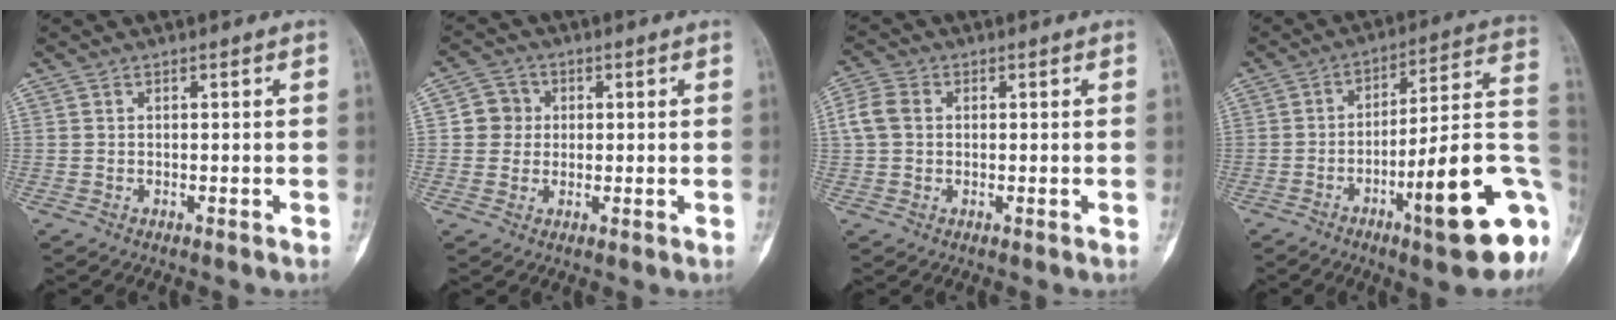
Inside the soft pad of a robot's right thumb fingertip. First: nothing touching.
{"total": 4.6, "force": [0.5, 4.4, 1.1], "torque": [0.010, 0.006, 0.002]}
{"total": 4.6, "force": [0.5, 3.6, 2.8], "torque": [-0.068, 0.014, 0.006]}
{"total": 21.5, "force": [-7.7, 4.2, 19.7], "torque": [-0.218, 0.038, -0.106]}